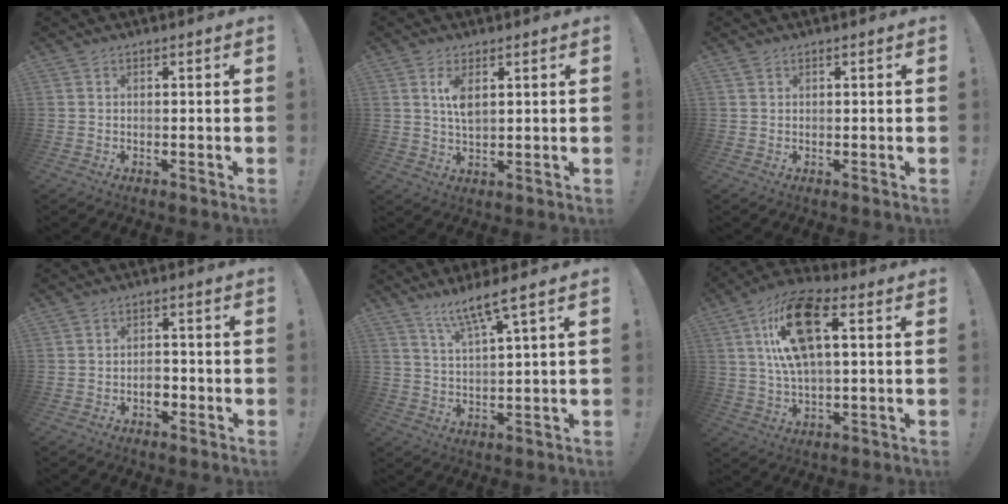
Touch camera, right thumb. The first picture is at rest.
{"total": 5.2, "force": [1.9, 2.0, 4.5], "torque": [-0.077, -0.013, 0.025]}
{"total": 0.6, "force": [0.4, 0.3, 0.2], "torque": [-0.005, 0.000, 0.009]}
{"total": 4.0, "force": [-1.7, 2.8, 2.3], "torque": [-0.033, 0.004, -0.030]}
{"total": 7.8, "force": [5.7, 0.1, 5.3], "torque": [-0.096, -0.030, 0.094]}
{"total": 16.6, "force": [4.3, 7.5, 14.2], "torque": [-0.274, 0.009, 0.072]}